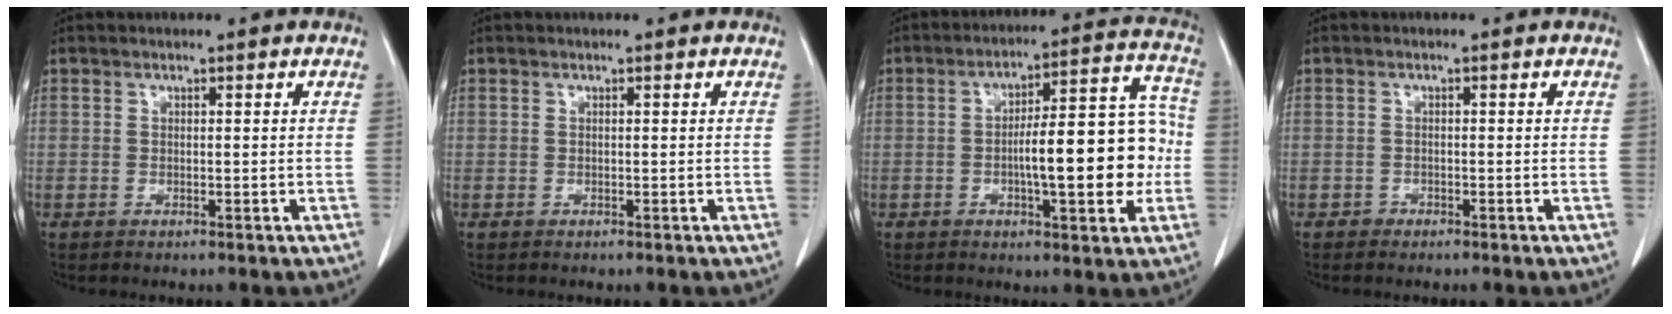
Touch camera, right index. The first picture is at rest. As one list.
[{"total": 0.0}, {"total": 15.0, "force": [-1.8, 3.6, 14.5], "torque": [-0.206, 0.031, -0.023]}, {"total": 0.7, "force": [-0.5, 0.4, 0.0], "torque": [-0.002, 0.002, -0.012]}]